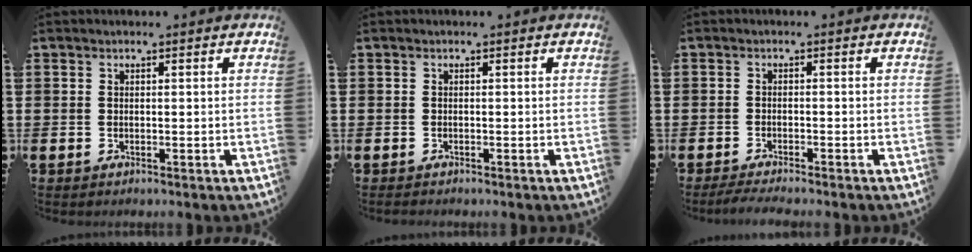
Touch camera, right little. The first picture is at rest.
{"total": 0.0}
{"total": 1.5, "force": [-1.3, 0.0, 0.7], "torque": [-0.012, 0.001, -0.025]}